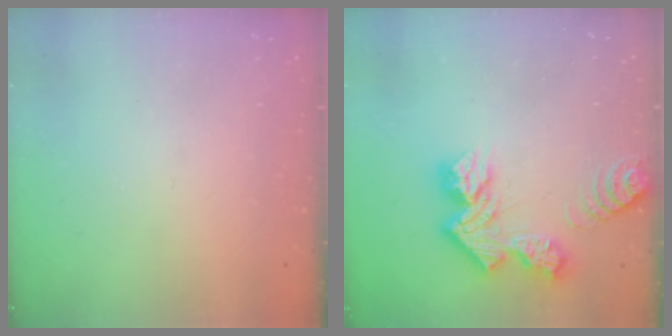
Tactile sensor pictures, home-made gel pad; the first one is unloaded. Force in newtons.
{"total": 12.2, "press": 12.1, "slide": 1.0}